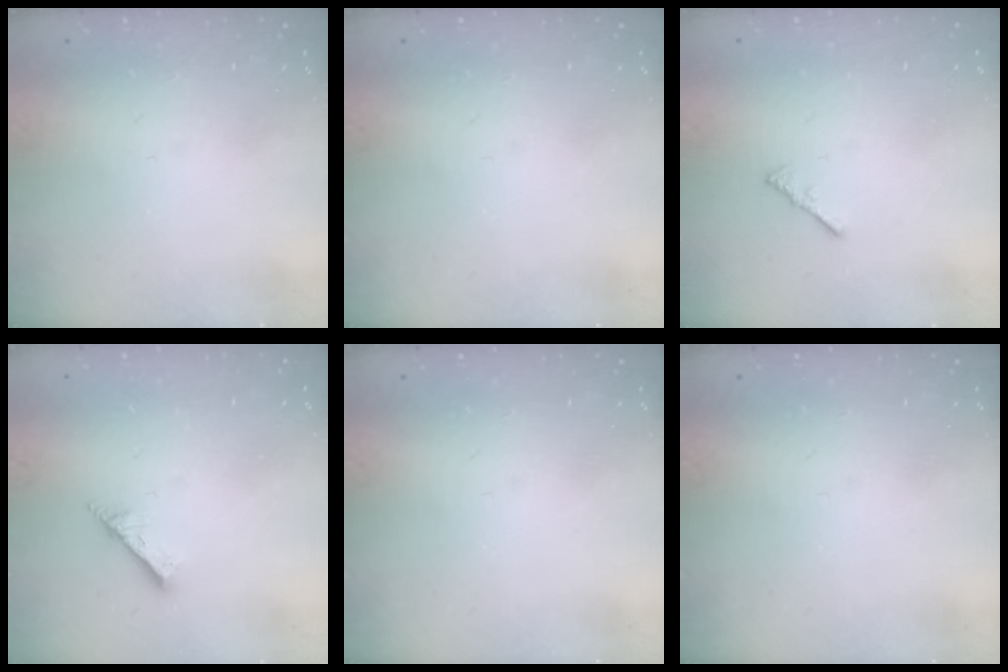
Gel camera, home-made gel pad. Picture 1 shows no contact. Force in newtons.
{"total": 0.0}
{"total": 1.5, "press": 1.4, "slide": 0.4}
{"total": 2.0, "press": 2.0, "slide": 0.1}
{"total": 0.0}
{"total": 0.0}